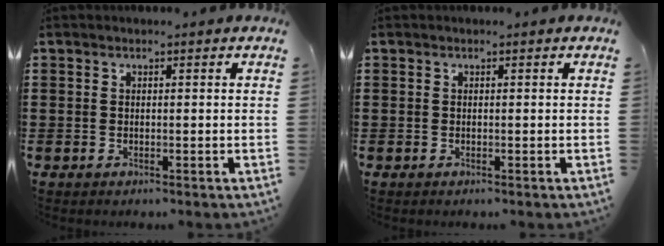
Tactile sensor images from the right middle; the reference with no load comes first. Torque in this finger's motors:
{"motor_torque": [-0.84, -0.61, 0.02, 0.00]}